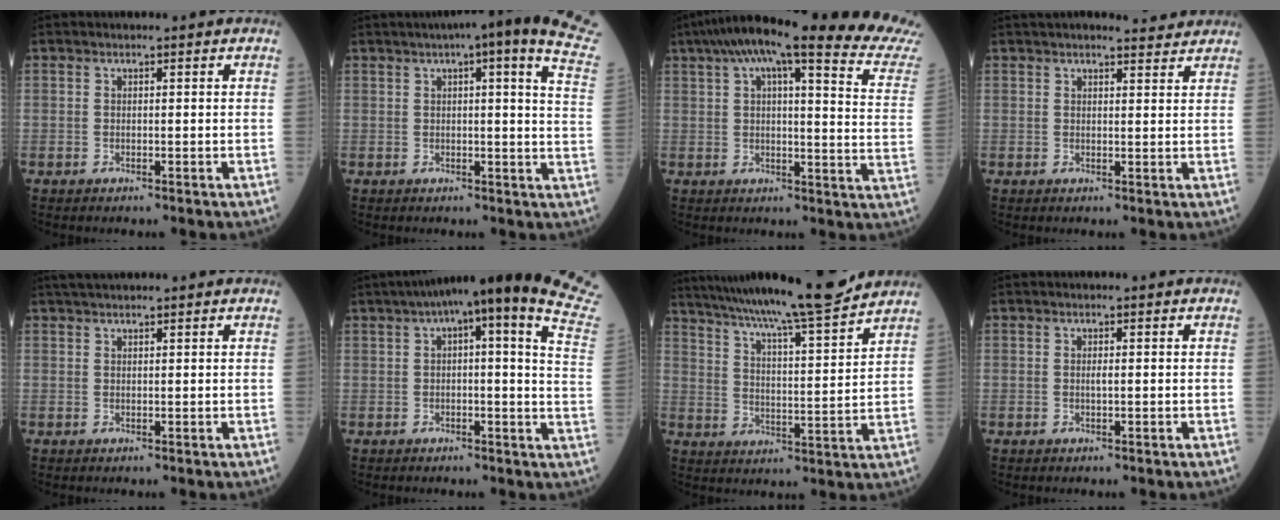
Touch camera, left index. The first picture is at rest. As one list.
[{"total": 17.8, "force": [13.1, 1.0, 12.0], "torque": [-0.161, -0.007, 0.132]}, {"total": 25.7, "force": [22.0, 1.0, 13.3], "torque": [-0.194, -0.031, 0.258]}, {"total": 6.0, "force": [5.6, 0.9, 2.0], "torque": [-0.027, 0.019, 0.068]}, {"total": 3.4, "force": [3.0, 0.2, 1.6], "torque": [-0.025, 0.027, 0.052]}, {"total": 22.8, "force": [17.1, 1.3, 15.0], "torque": [-0.193, 0.006, 0.186]}, {"total": 20.0, "force": [17.4, 0.0, 10.0], "torque": [-0.169, -0.006, 0.264]}, {"total": 0.7, "force": [0.0, 0.0, 0.7], "torque": [-0.015, -0.001, 0.000]}]